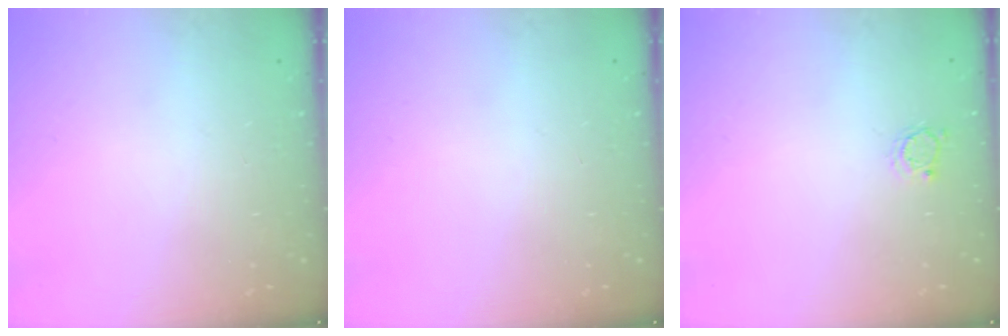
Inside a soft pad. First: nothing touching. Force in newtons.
{"total": 0.0}
{"total": 2.6, "press": 2.6, "slide": 0.4}